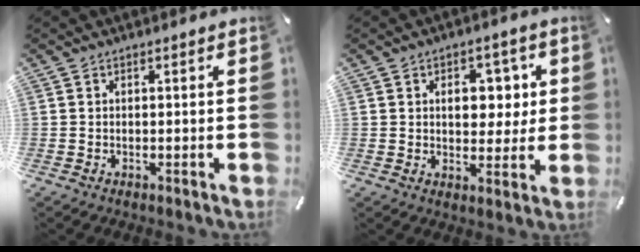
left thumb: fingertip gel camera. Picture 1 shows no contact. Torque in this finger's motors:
{"motor_torque": [1.47, 1.33, 0.76, -0.19, 0.05]}